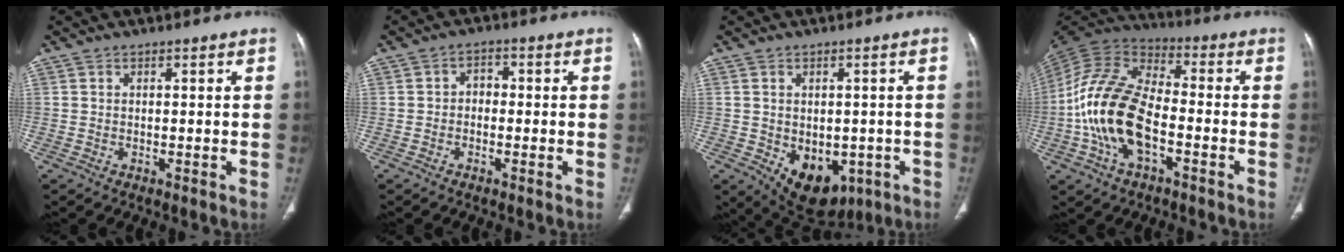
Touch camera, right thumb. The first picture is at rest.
{"total": 2.6, "force": [-0.5, 2.0, 1.5], "torque": [-0.009, 0.013, -0.018]}
{"total": 11.6, "force": [-3.9, 7.8, 7.6], "torque": [-0.076, 0.002, -0.034]}
{"total": 17.8, "force": [-4.5, 9.5, 14.4], "torque": [-0.287, 0.032, -0.087]}